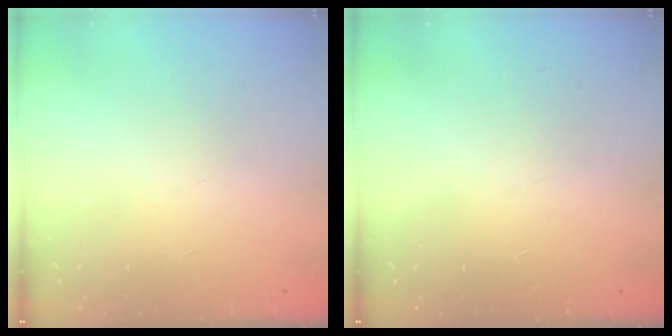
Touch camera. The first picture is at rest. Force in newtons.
{"total": 0.0}